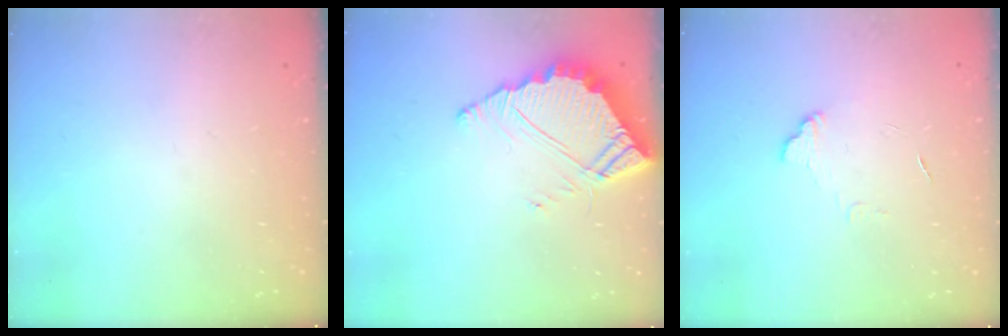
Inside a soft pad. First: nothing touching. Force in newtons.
{"total": 8.0, "press": 7.9, "slide": 0.6}
{"total": 5.7, "press": 5.7, "slide": 0.5}